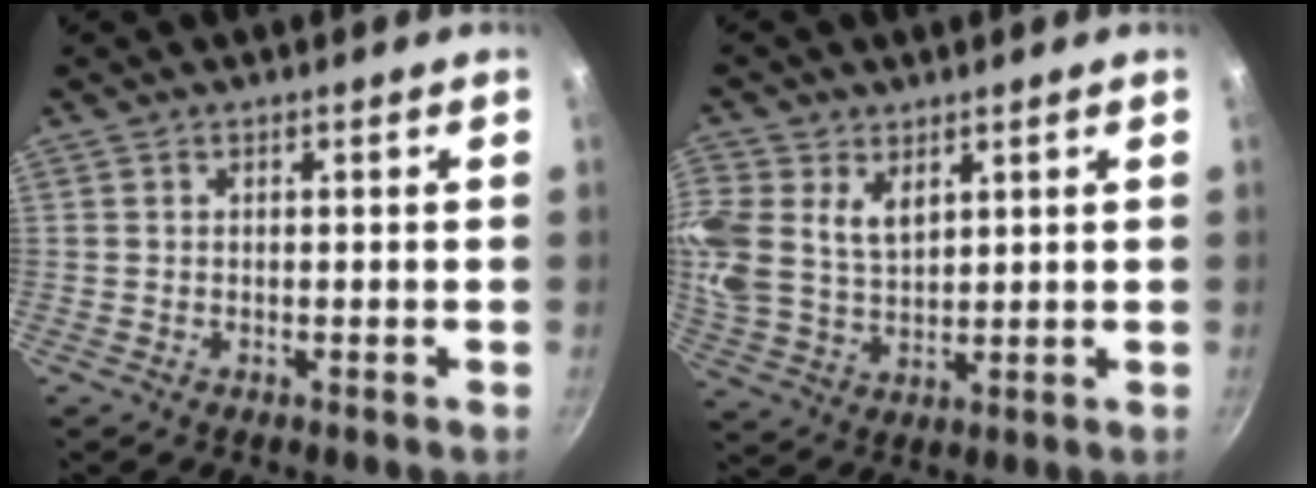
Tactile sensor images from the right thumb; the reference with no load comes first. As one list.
[{"total": 13.4, "force": [5.2, 9.5, 7.9], "torque": [-0.192, 0.002, 0.112]}]